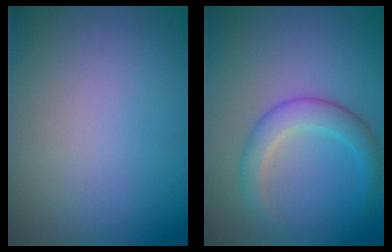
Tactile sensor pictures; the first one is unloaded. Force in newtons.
{"total": 2.8, "press": 2.8, "slide": 0.2}